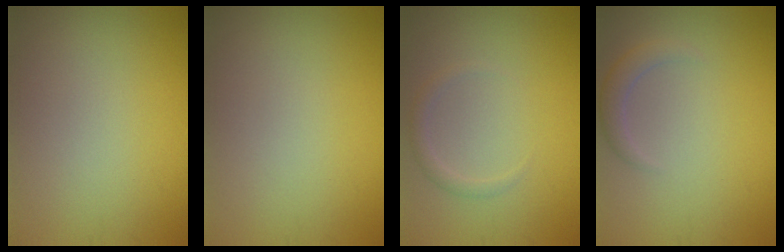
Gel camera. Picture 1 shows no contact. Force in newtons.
{"total": 0.0}
{"total": 1.1, "press": 1.1, "slide": 0.1}
{"total": 1.7, "press": 1.7, "slide": 0.1}